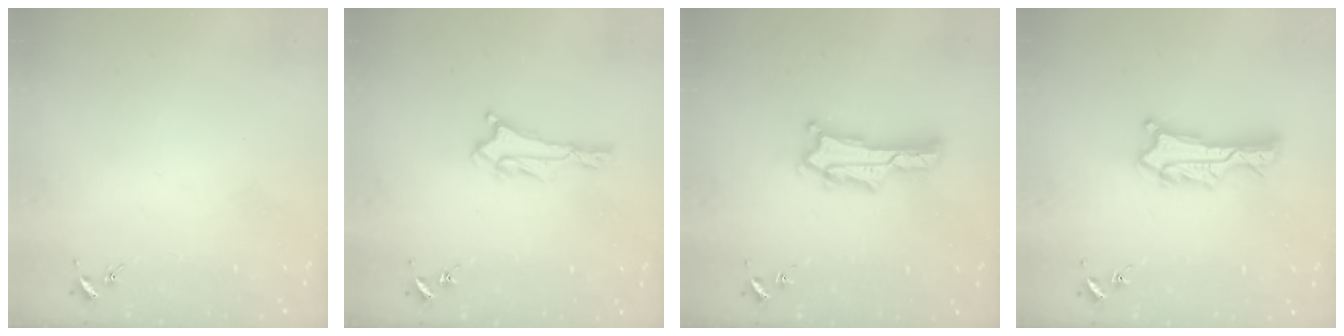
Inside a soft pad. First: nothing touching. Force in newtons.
{"total": 0.7, "press": 0.7, "slide": 0.1}
{"total": 2.7, "press": 2.7, "slide": 0.4}
{"total": 3.2, "press": 3.2, "slide": 0.4}